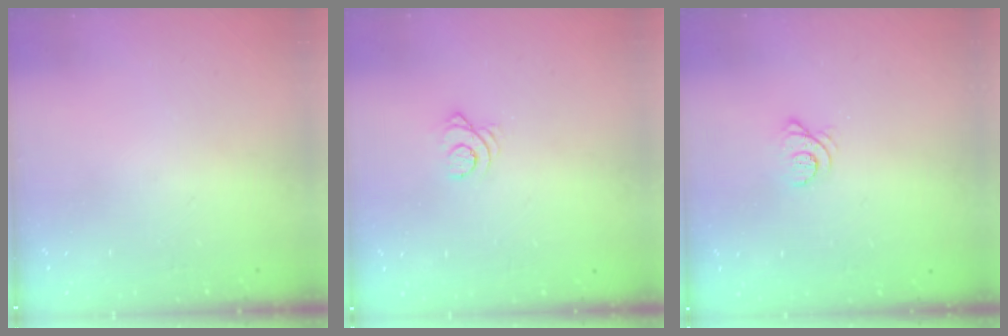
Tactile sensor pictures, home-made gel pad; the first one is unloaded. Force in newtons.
{"total": 2.6, "press": 2.6, "slide": 0.3}
{"total": 3.2, "press": 3.2, "slide": 0.5}